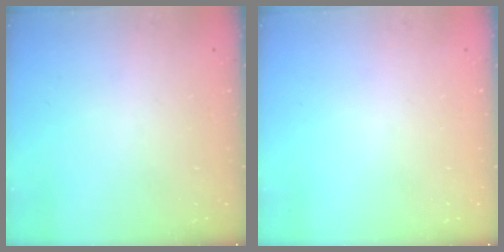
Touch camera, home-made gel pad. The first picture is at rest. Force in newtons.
{"total": 0.0}